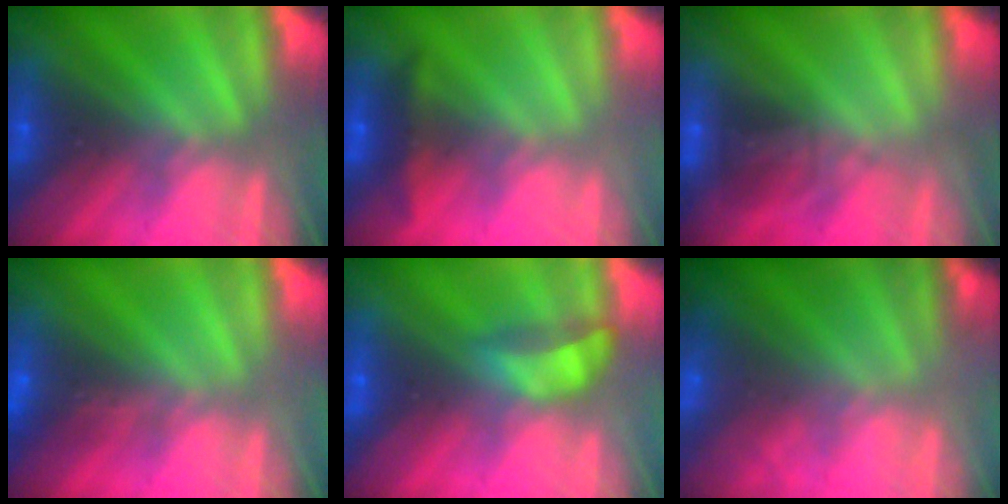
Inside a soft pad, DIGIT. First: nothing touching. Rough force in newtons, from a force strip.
{"total": 4.5}
{"total": 1.7}
{"total": 1.2}
{"total": 3.9}
{"total": 7.3}